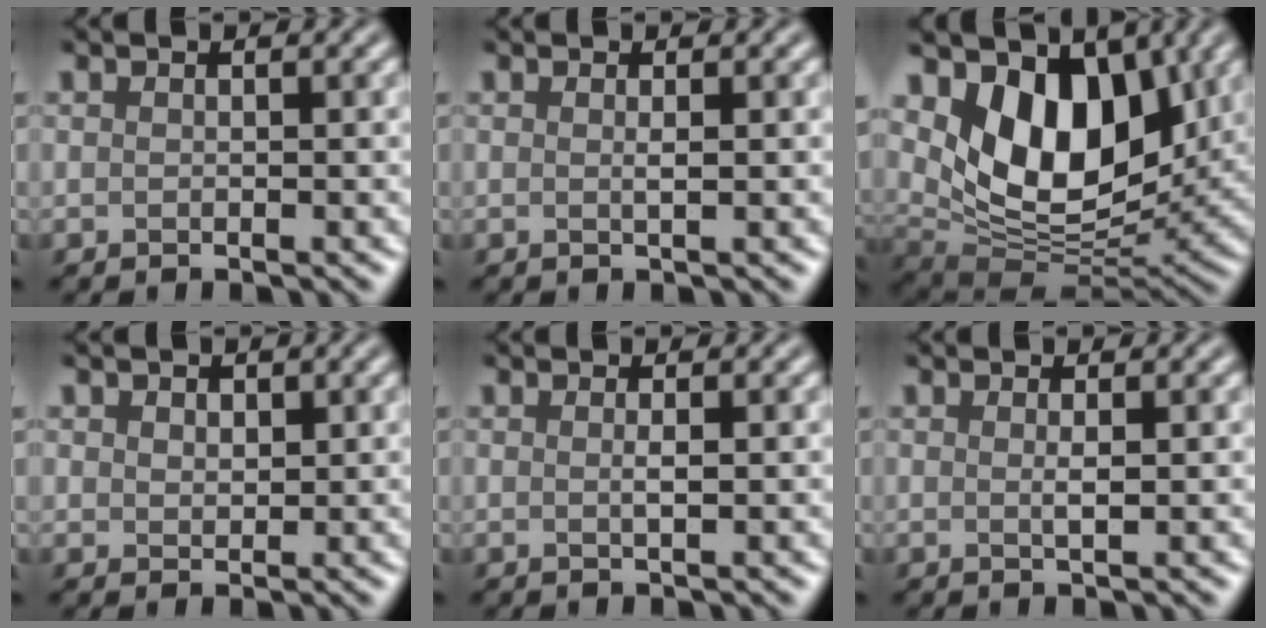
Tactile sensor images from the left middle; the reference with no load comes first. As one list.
[{"total": 0.5, "force": [-0.1, 0.0, 0.5], "torque": [-0.009, 0.002, -0.002]}, {"total": 8.7, "force": [2.7, 5.3, 6.3], "torque": [-0.115, -0.014, 0.060]}, {"total": 0.6, "force": [0.1, -0.1, -0.6], "torque": [-0.003, 0.003, 0.024]}, {"total": 0.6, "force": [-0.2, 0.0, 0.6], "torque": [-0.012, 0.003, -0.002]}, {"total": 0.6, "force": [-0.2, -0.2, 0.5], "torque": [-0.016, 0.003, 0.004]}]